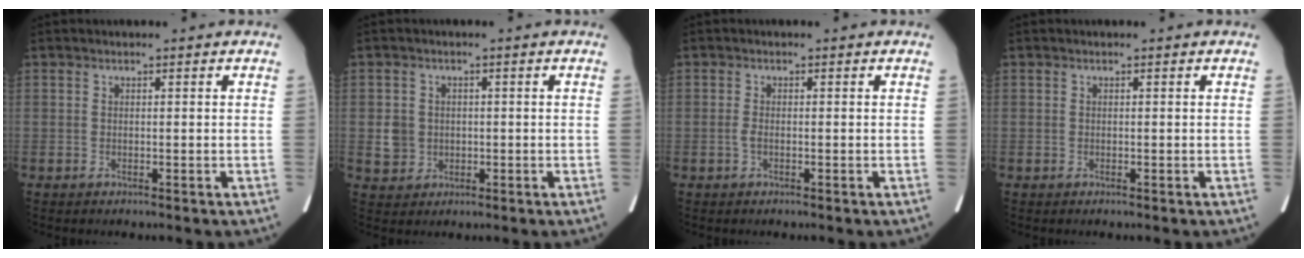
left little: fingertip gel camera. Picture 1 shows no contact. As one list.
[{"total": 3.7, "force": [-0.2, 3.6, 0.9], "torque": [-0.020, 0.006, 0.008]}, {"total": 0.9, "force": [-0.3, 0.3, 0.8], "torque": [-0.021, 0.000, -0.007]}, {"total": 0.0}]